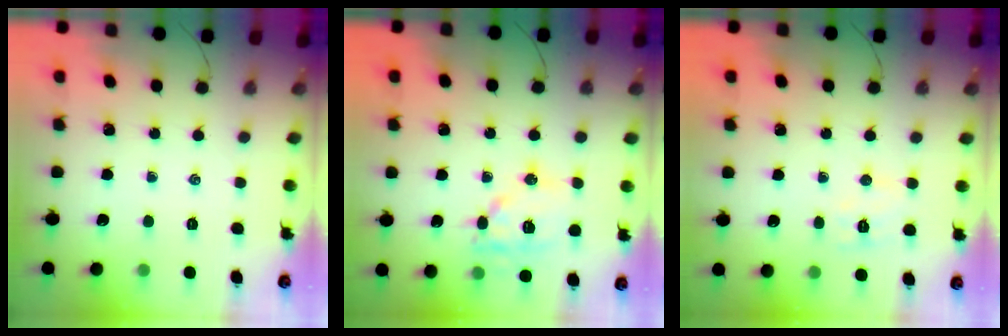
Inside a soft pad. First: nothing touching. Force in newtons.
{"total": 12.8, "press": 12.8, "slide": 1.4}
{"total": 6.8, "press": 6.7, "slide": 0.9}